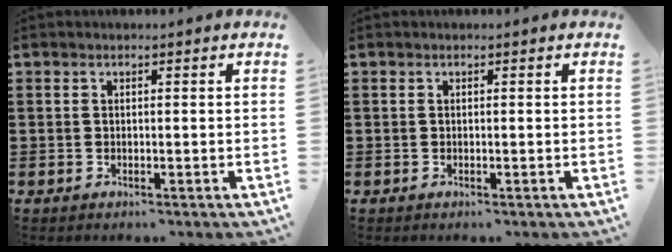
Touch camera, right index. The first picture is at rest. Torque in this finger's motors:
{"motor_torque": [0.11, 0.09, 0.00, 0.00]}